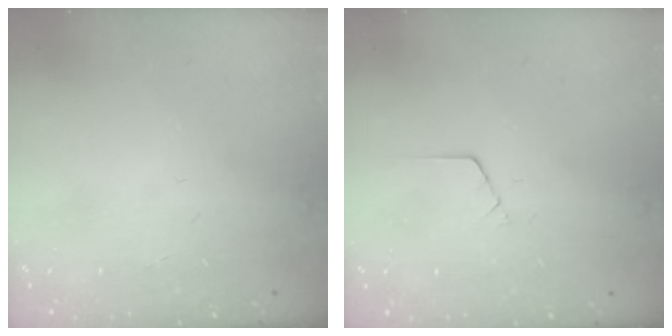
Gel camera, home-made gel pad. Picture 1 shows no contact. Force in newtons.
{"total": 0.6, "press": 0.5, "slide": 0.2}